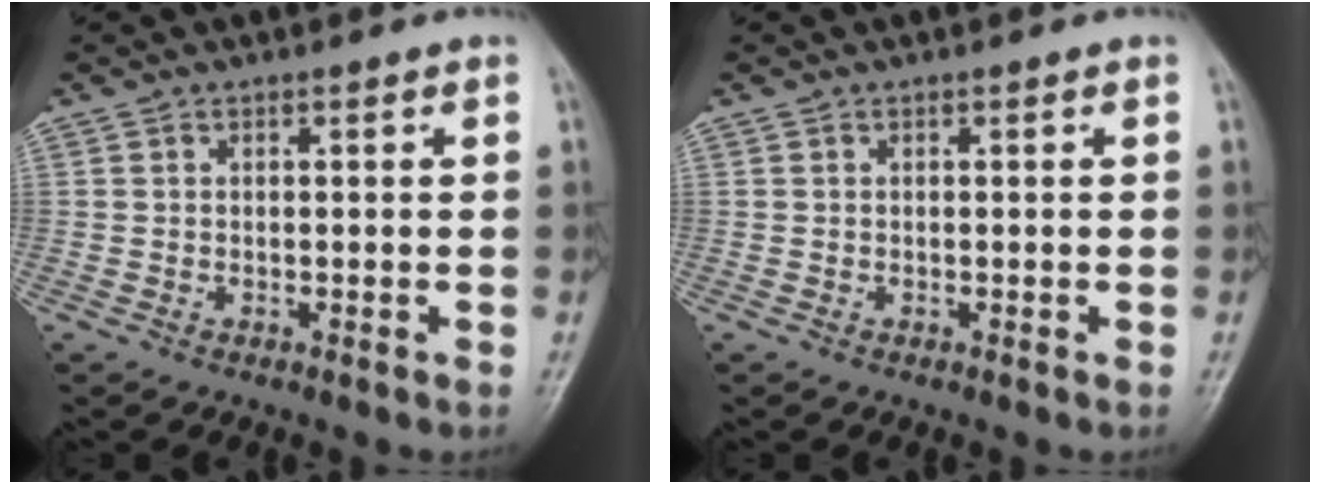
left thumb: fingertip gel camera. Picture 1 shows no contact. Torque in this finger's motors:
{"motor_torque": [0.00, 0.00, 0.00, -0.01, 0.00]}